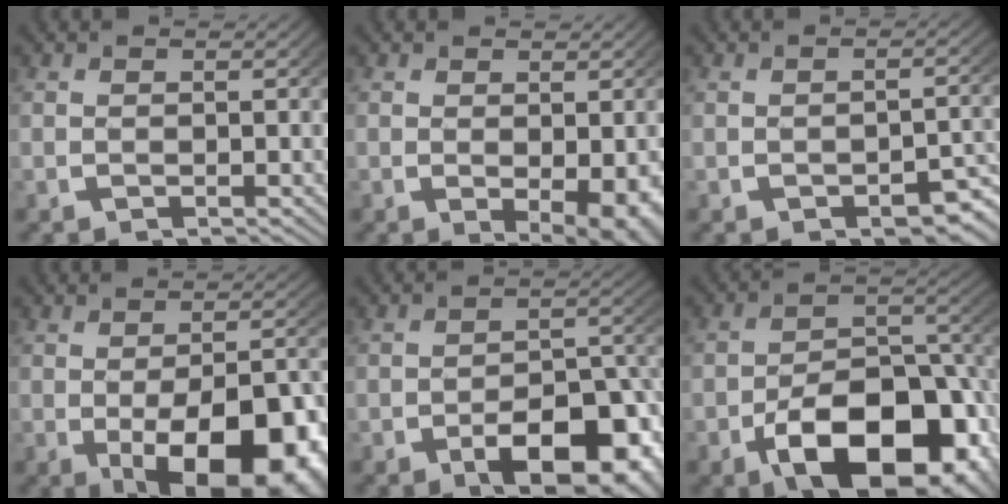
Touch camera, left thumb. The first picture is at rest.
{"total": 3.9, "force": [-0.3, 1.8, 3.5], "torque": [-0.052, -0.024, 0.012]}
{"total": 3.2, "force": [-1.5, 1.6, 2.3], "torque": [-0.026, -0.012, -0.017]}
{"total": 13.3, "force": [-3.9, 7.4, 10.4], "torque": [-0.161, -0.054, -0.026]}
{"total": 8.8, "force": [-3.2, 4.7, 6.7], "torque": [-0.093, -0.032, -0.033]}
{"total": 14.5, "force": [-4.8, 8.6, 10.7], "torque": [-0.177, -0.051, -0.050]}